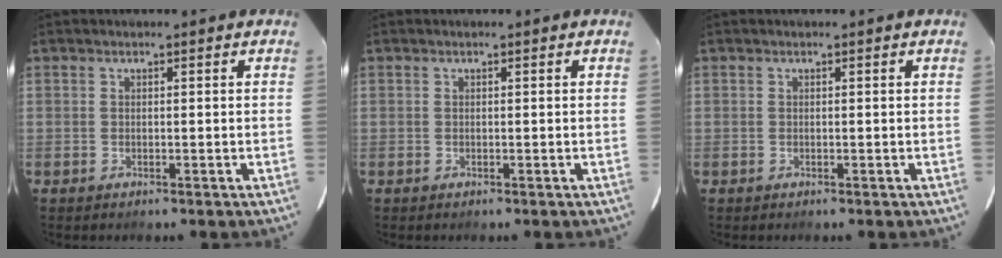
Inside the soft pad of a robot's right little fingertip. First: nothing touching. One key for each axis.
{"total": 0.0}
{"total": 0.0}